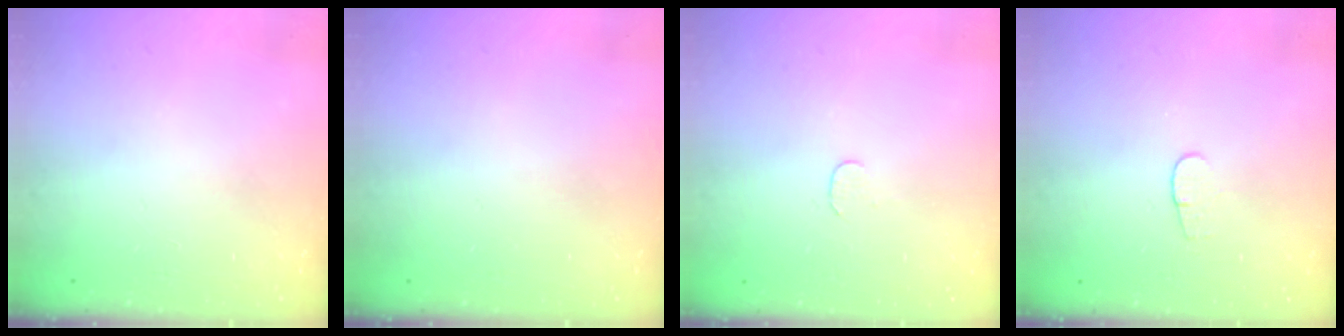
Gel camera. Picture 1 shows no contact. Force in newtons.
{"total": 0.6, "press": 0.6, "slide": 0.2}
{"total": 3.5, "press": 3.5, "slide": 0.3}
{"total": 3.6, "press": 3.6, "slide": 0.4}